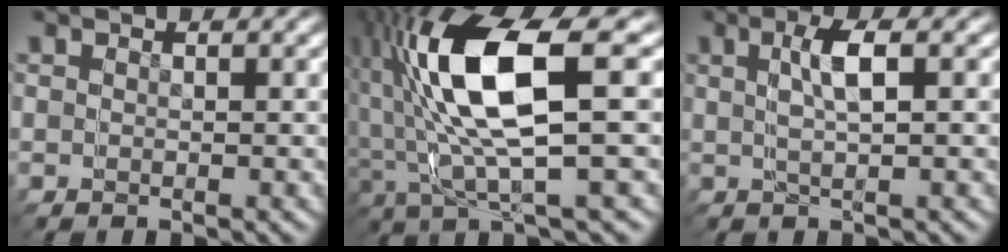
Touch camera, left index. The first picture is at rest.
{"total": 11.5, "force": [1.3, 6.9, 9.2], "torque": [-0.199, -0.007, 0.030]}
{"total": 1.1, "force": [0.5, -0.9, 0.2], "torque": [-0.023, 0.008, 0.006]}